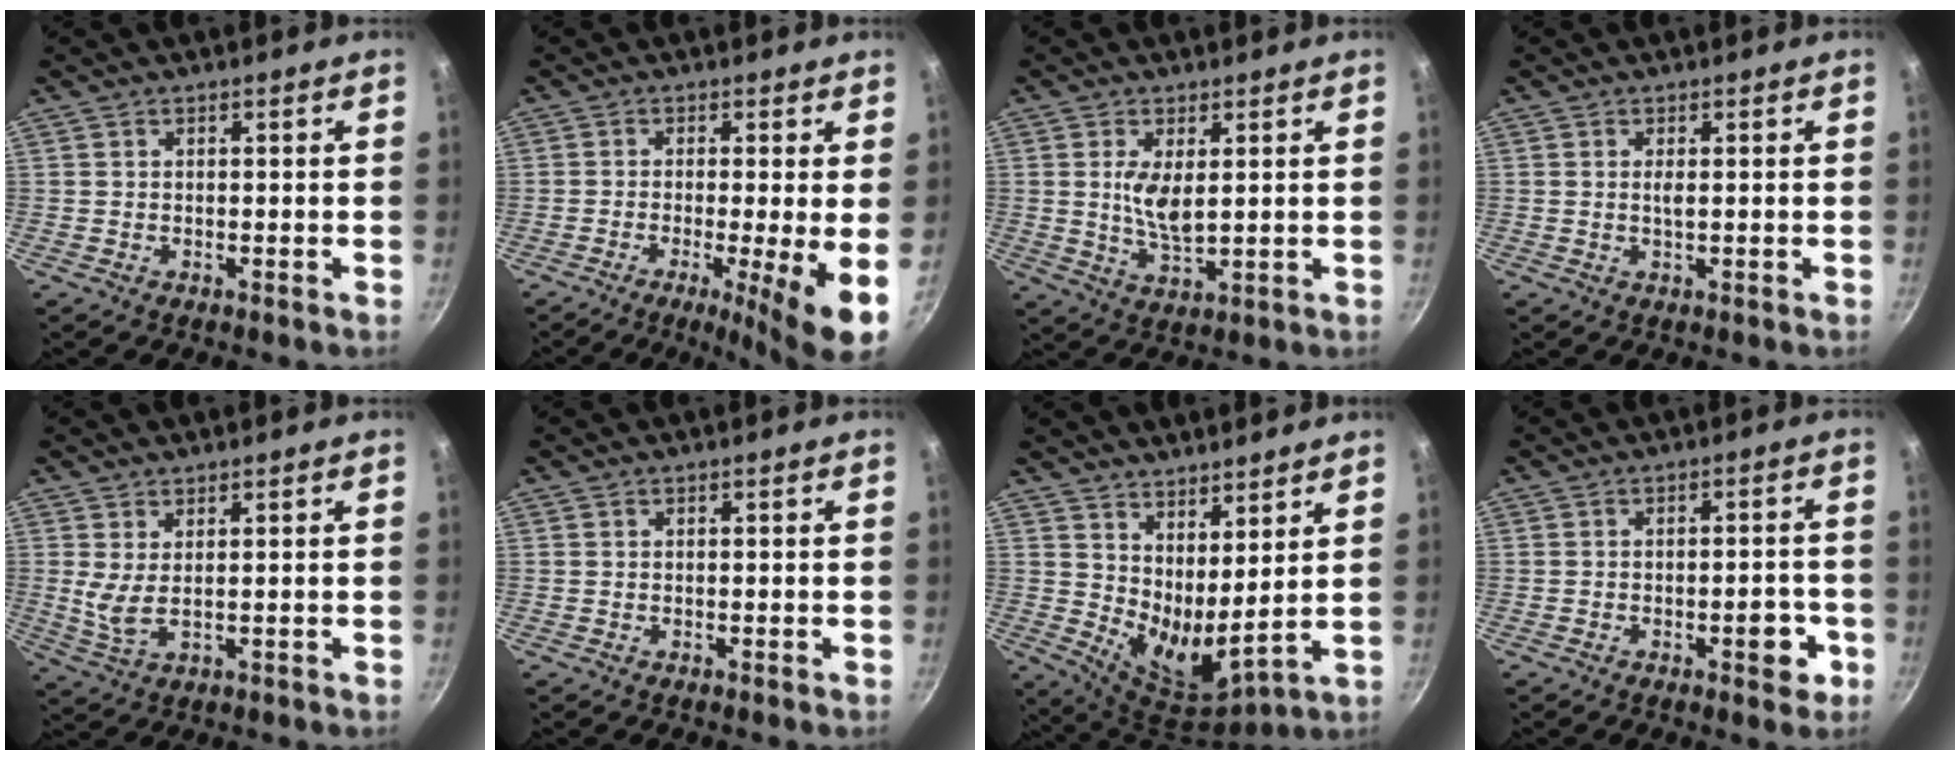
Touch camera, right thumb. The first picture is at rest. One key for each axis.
{"total": 9.1, "fx": -1.9, "fy": 0.9, "fz": 8.9, "tx": -0.135, "ty": -0.010, "tz": -0.031}
{"total": 6.3, "fx": 1.3, "fy": 2.7, "fz": 5.6, "tx": -0.102, "ty": -0.018, "tz": 0.030}
{"total": 1.2, "fx": 0.2, "fy": 0.2, "fz": 1.2, "tx": -0.023, "ty": -0.002, "tz": 0.003}
{"total": 4.0, "fx": 1.2, "fy": 1.4, "fz": 3.6, "tx": -0.072, "ty": -0.019, "tz": 0.030}
{"total": 0.0}
{"total": 11.9, "fx": 6.7, "fy": 4.2, "fz": 8.8, "tx": -0.142, "ty": -0.062, "tz": 0.114}
{"total": 5.5, "fx": -2.1, "fy": 2.5, "fz": 4.4, "tx": -0.034, "ty": 0.018, "tz": -0.026}